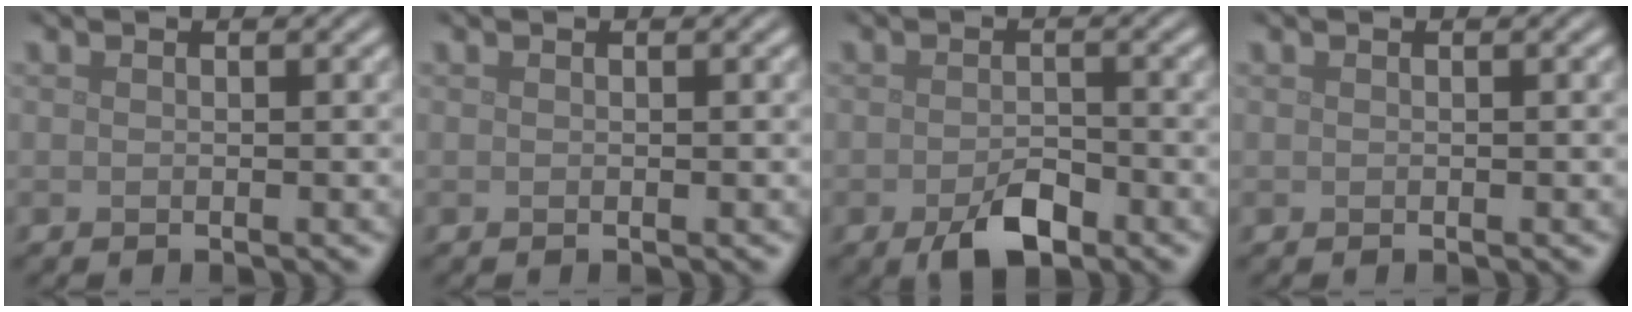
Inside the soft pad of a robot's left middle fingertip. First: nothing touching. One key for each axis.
{"total": 0.0}
{"total": 3.6, "fx": -2.0, "fy": 1.7, "fz": 2.5, "tx": -0.042, "ty": -0.003, "tz": -0.035}
{"total": 0.0}